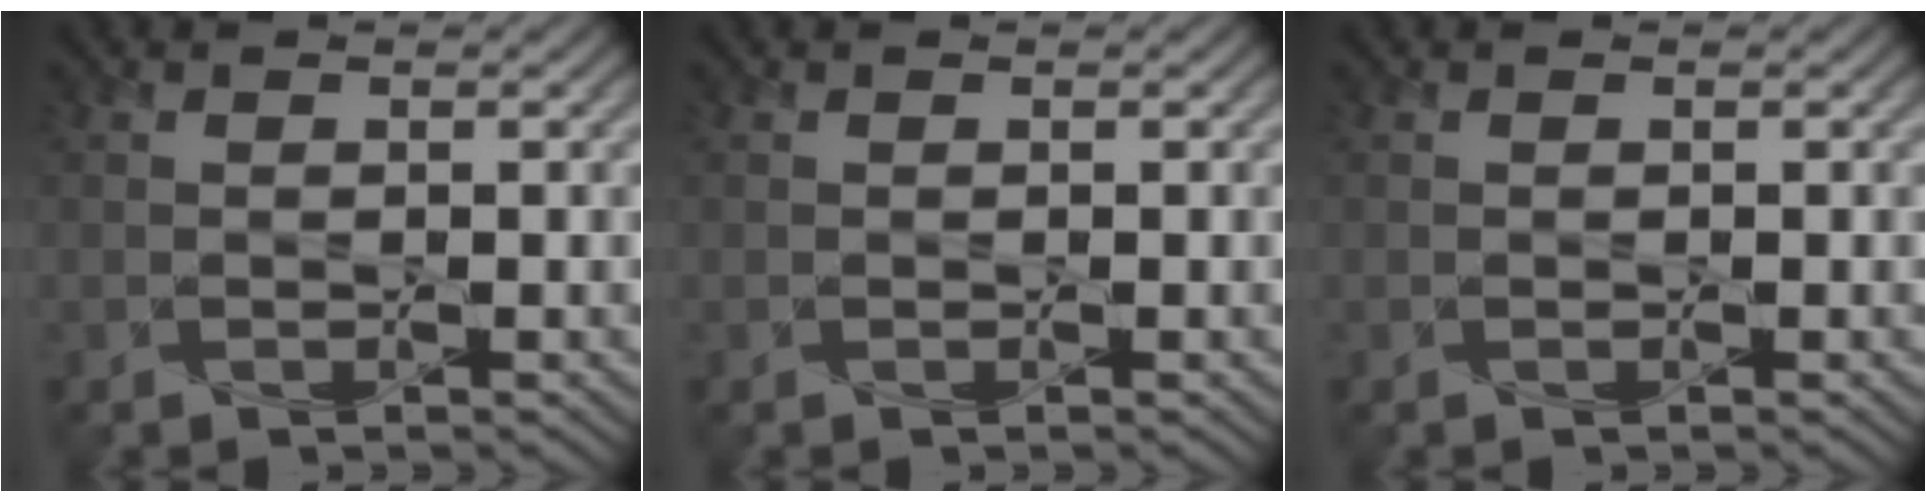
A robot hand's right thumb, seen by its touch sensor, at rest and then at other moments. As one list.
[{"total": 0.0}, {"total": 0.0}]